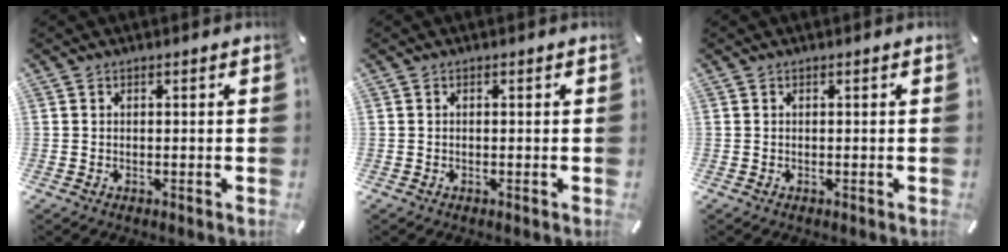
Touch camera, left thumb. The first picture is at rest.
{"total": 0.0}
{"total": 0.0}